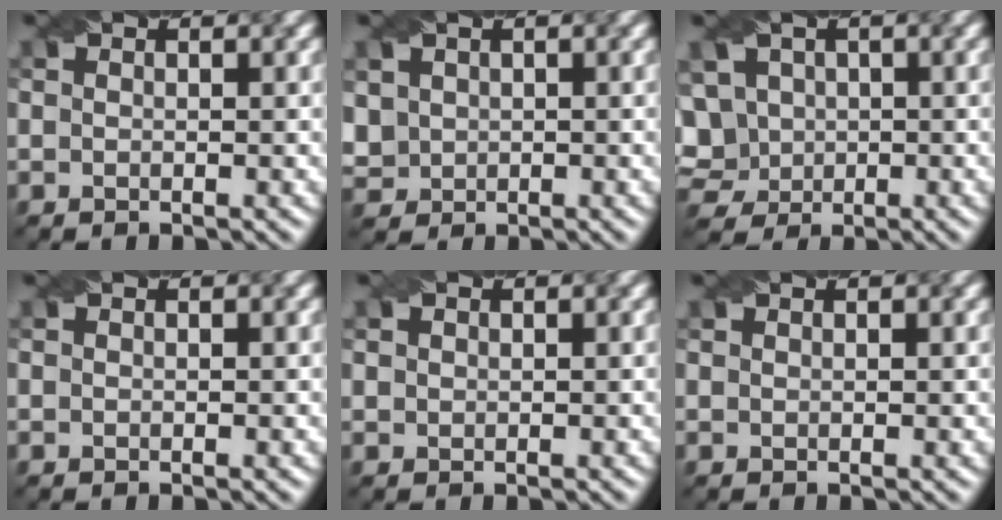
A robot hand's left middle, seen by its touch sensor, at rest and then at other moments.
{"total": 2.2, "force": [0.5, 2.0, 0.6], "torque": [-0.022, 0.000, 0.019]}
{"total": 8.2, "force": [1.0, 7.0, 4.1], "torque": [-0.089, 0.027, -0.005]}
{"total": 0.0}
{"total": 0.9, "force": [0.6, 0.7, 0.2], "torque": [-0.005, 0.000, 0.010]}
{"total": 0.7, "force": [0.7, 0.1, 0.3], "torque": [-0.007, 0.000, 0.011]}